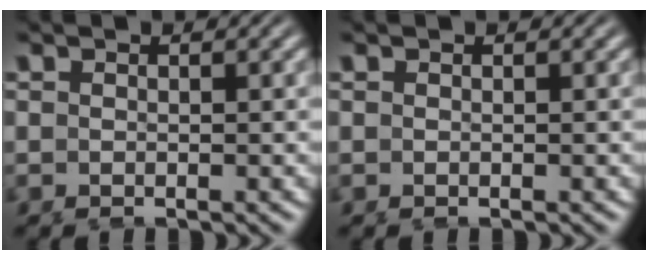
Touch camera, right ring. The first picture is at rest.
{"total": 0.0}